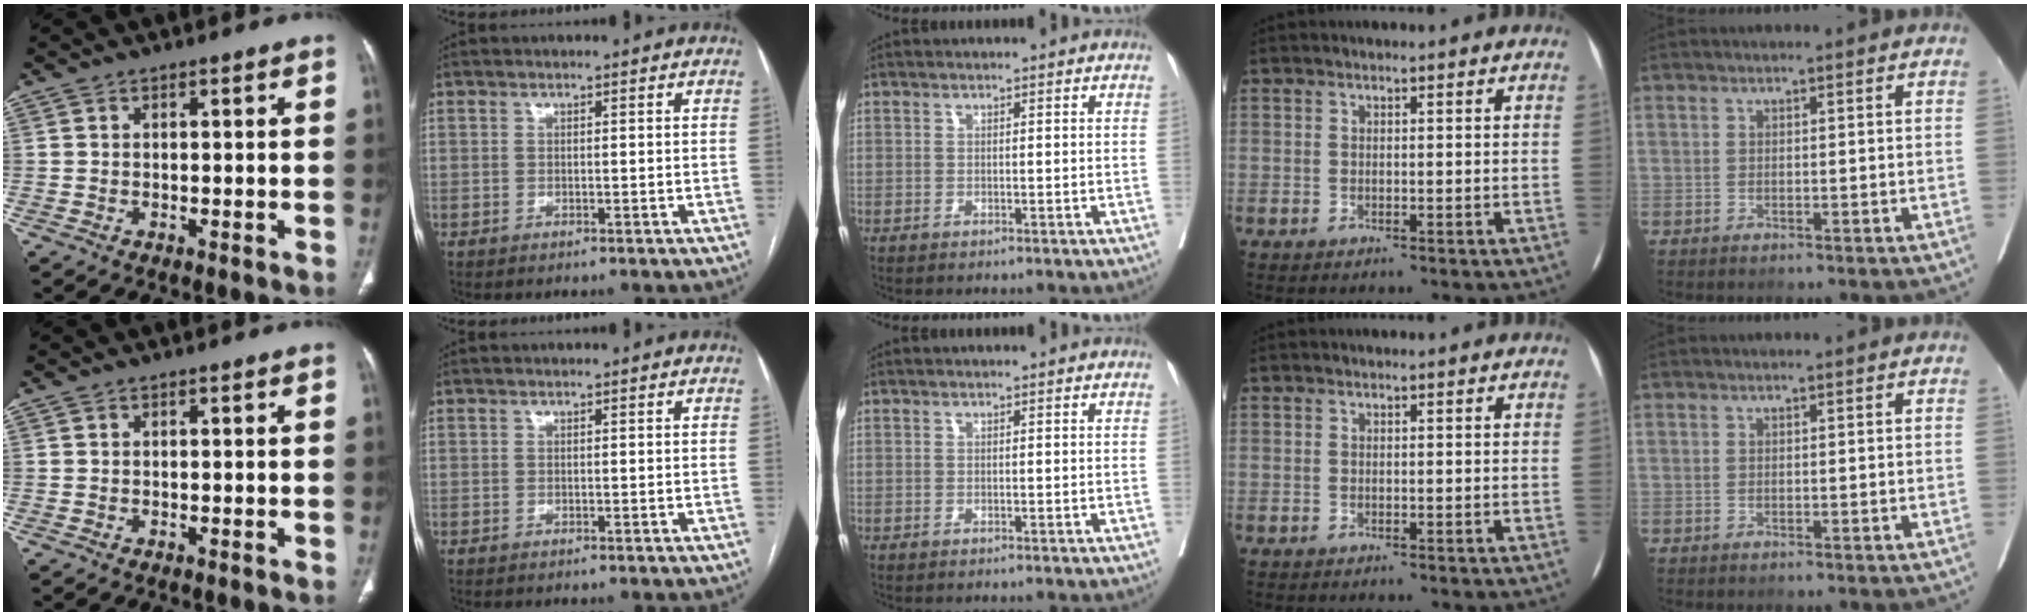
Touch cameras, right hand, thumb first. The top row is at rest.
{}